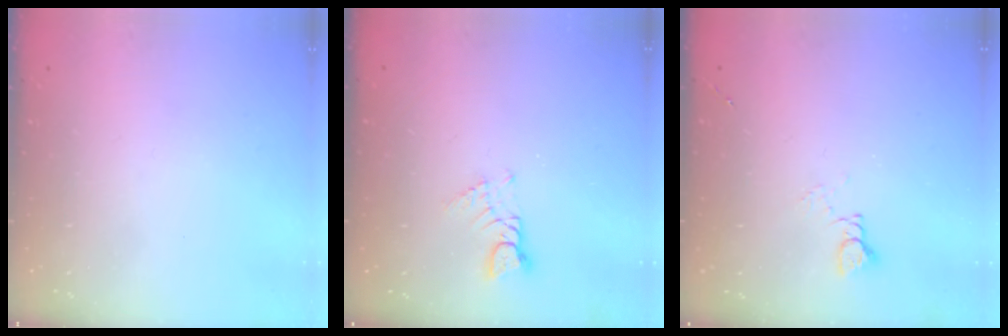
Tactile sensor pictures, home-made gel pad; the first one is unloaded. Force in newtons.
{"total": 3.0, "press": 3.0, "slide": 0.2}
{"total": 2.9, "press": 2.9, "slide": 0.3}